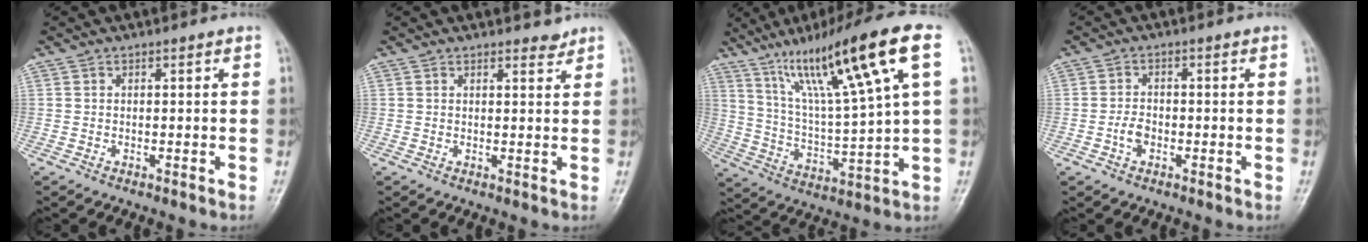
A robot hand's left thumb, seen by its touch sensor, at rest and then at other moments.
{"total": 1.8, "force": [1.6, 0.7, 0.4], "torque": [0.006, -0.012, 0.019]}
{"total": 20.7, "force": [9.7, 2.3, 18.1], "torque": [-0.296, -0.014, 0.172]}
{"total": 3.0, "force": [-1.1, 2.0, 1.9], "torque": [-0.030, 0.013, -0.024]}